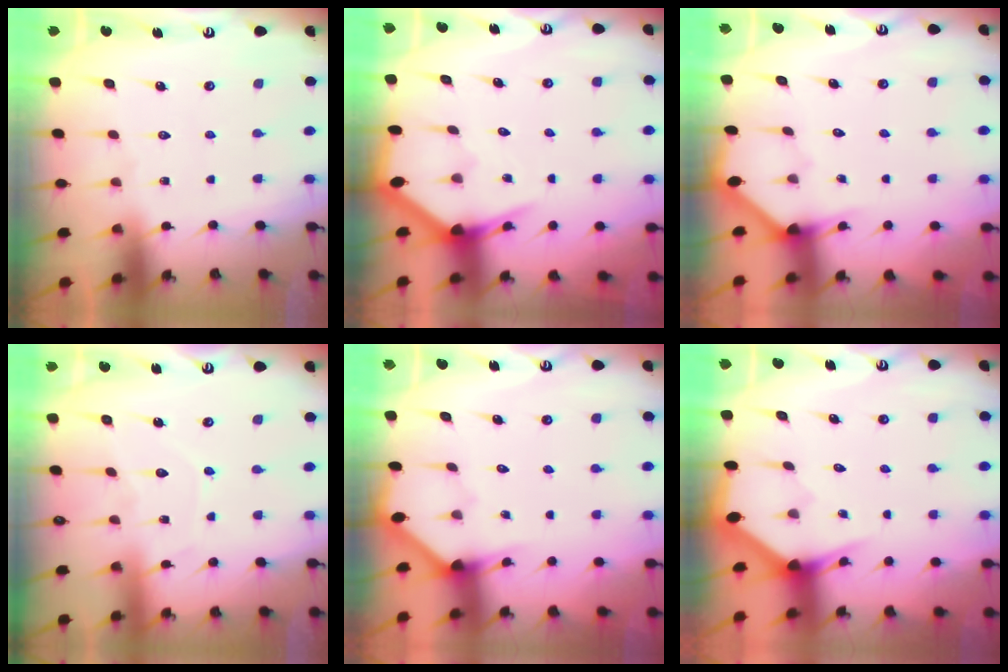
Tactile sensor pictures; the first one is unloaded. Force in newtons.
{"total": 3.7, "press": 3.6, "slide": 0.6}
{"total": 2.5, "press": 2.5, "slide": 0.2}
{"total": 6.5, "press": 6.4, "slide": 0.6}
{"total": 2.5, "press": 2.5, "slide": 0.2}
{"total": 3.2, "press": 3.2, "slide": 0.1}